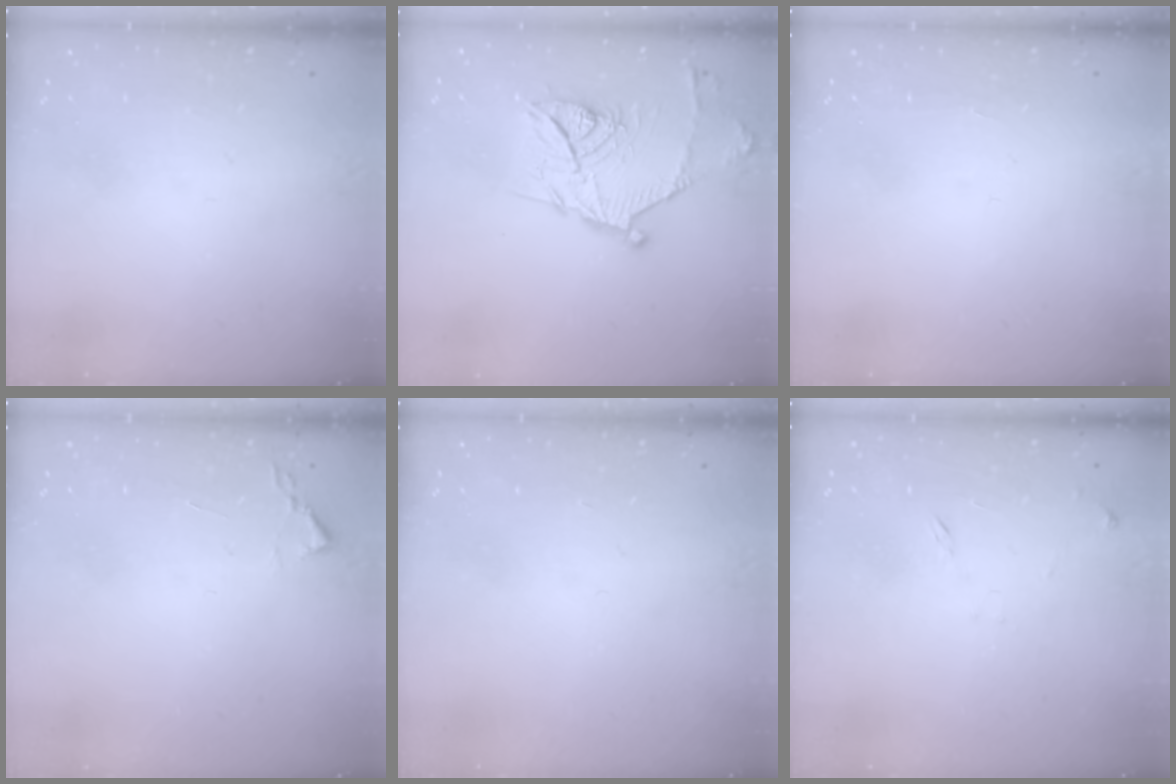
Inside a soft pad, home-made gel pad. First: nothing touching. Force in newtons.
{"total": 15.9, "press": 15.9, "slide": 0.3}
{"total": 1.7, "press": 1.7, "slide": 0.1}
{"total": 1.9, "press": 1.8, "slide": 0.3}
{"total": 0.0}
{"total": 6.7, "press": 6.7, "slide": 0.6}